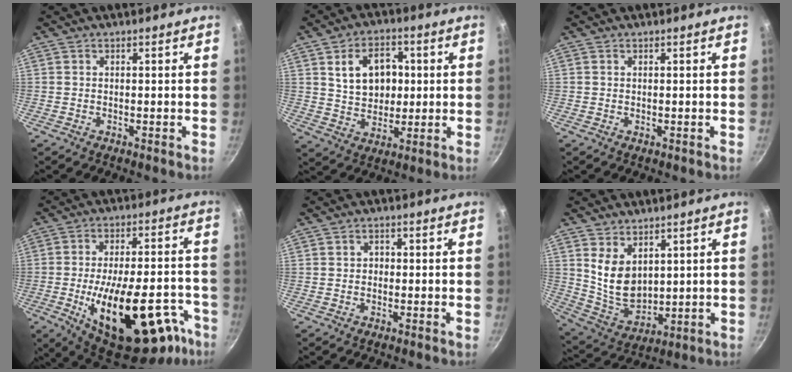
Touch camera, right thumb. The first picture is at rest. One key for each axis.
{"total": 11.6, "fx": 2.5, "fy": 8.6, "fz": 7.4, "tx": -0.085, "ty": -0.002, "tz": 0.046}
{"total": 0.0}
{"total": 29.1, "fx": -12.6, "fy": 13.0, "fz": 22.8, "tx": -0.282, "ty": 0.040, "tz": -0.169}
{"total": 1.4, "fx": -0.1, "fy": 1.2, "fz": 0.7, "tx": -0.007, "ty": 0.002, "tz": -0.004}
{"total": 9.9, "fx": 3.7, "fy": 6.4, "fz": 6.6, "tx": -0.100, "ty": -0.040, "tz": 0.091}